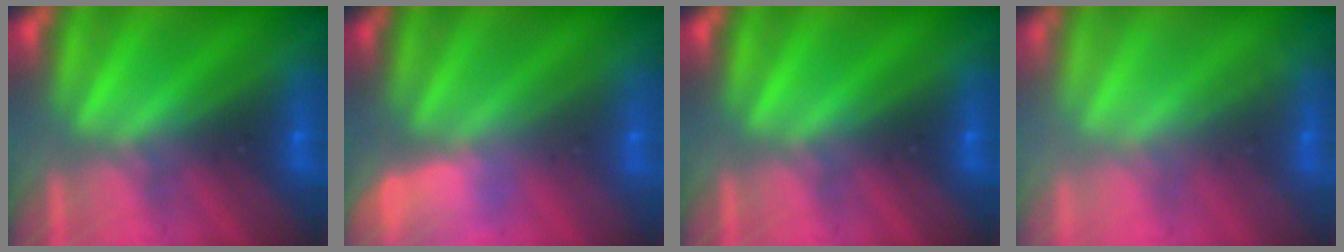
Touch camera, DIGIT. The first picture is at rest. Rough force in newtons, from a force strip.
{"total": 2.8}
{"total": 0.0}
{"total": 2.4}